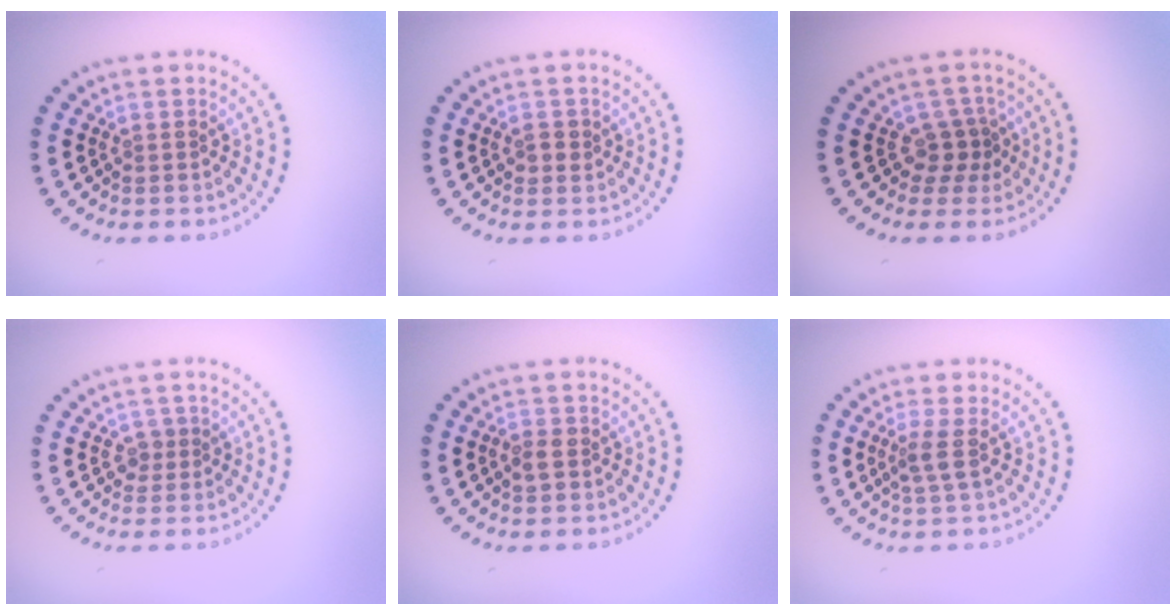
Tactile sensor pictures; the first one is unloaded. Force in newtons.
{"total": 1.2, "press": 1.2, "slide": 0.1}
{"total": 2.2, "press": 1.5, "slide": 1.6}
{"total": 1.2, "press": 1.0, "slide": 0.7}
{"total": 1.6, "press": 1.6, "slide": 0.3}
{"total": 1.8, "press": 1.4, "slide": 1.1}